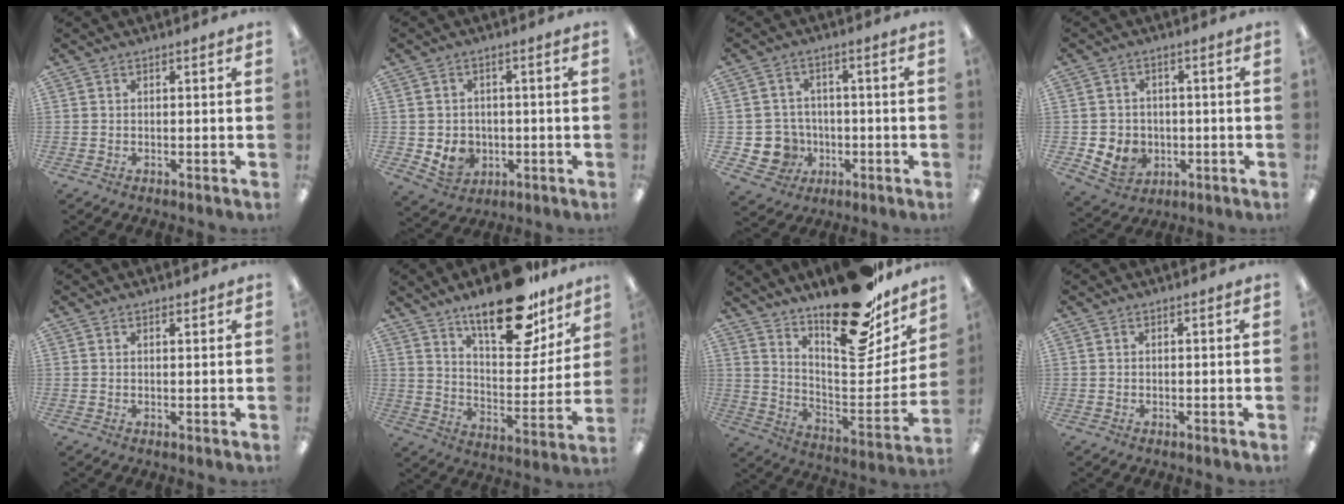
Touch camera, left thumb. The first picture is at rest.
{"total": 6.3, "force": [-1.0, 5.8, 2.3], "torque": [-0.044, 0.007, -0.014]}
{"total": 7.7, "force": [-1.8, 7.2, 1.8], "torque": [-0.063, 0.010, -0.027]}
{"total": 6.6, "force": [-1.7, 6.1, 2.1], "torque": [-0.063, 0.017, -0.026]}
{"total": 1.0, "force": [0.9, 0.4, 0.3], "torque": [0.000, -0.003, 0.015]}
{"total": 21.1, "force": [14.9, 8.7, 12.1], "torque": [-0.175, -0.089, 0.251]}
{"total": 24.2, "force": [17.3, 9.6, 14.0], "torque": [-0.164, -0.127, 0.288]}
{"total": 0.0}